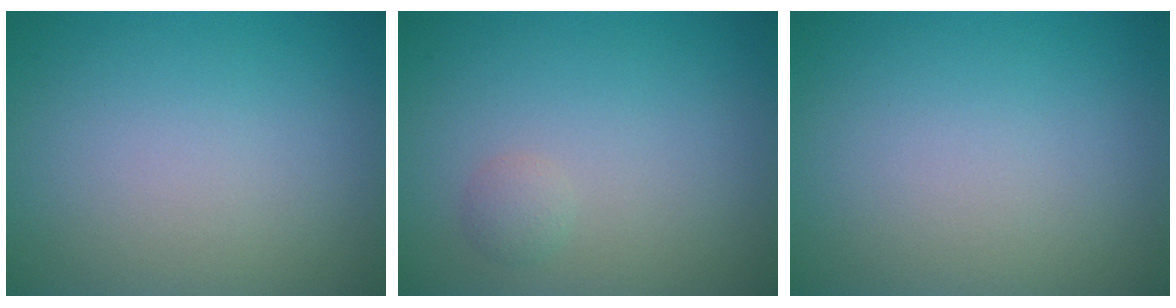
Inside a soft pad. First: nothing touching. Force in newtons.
{"total": 1.0, "press": 1.0, "slide": 0.1}
{"total": 0.0}